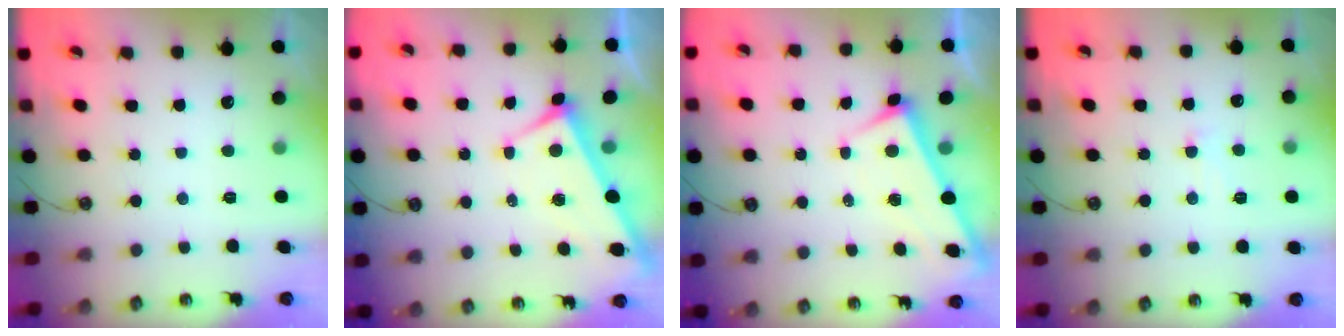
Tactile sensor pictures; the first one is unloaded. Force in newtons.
{"total": 3.6, "press": 3.6, "slide": 0.6}
{"total": 2.4, "press": 2.4, "slide": 0.2}
{"total": 1.0, "press": 0.7, "slide": 0.6}